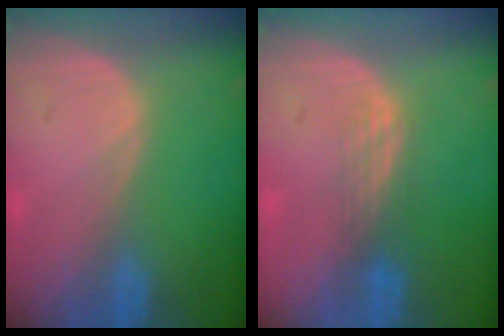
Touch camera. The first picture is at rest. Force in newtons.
{"total": 3.0, "press": 2.5, "slide": 1.6}